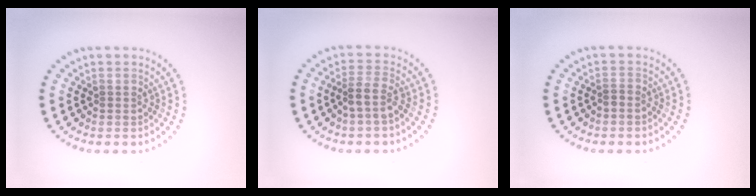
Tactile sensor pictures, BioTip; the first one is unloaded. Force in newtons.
{"total": 2.2, "press": 1.7, "slide": 1.5}
{"total": 0.6, "press": 0.3, "slide": 0.5}